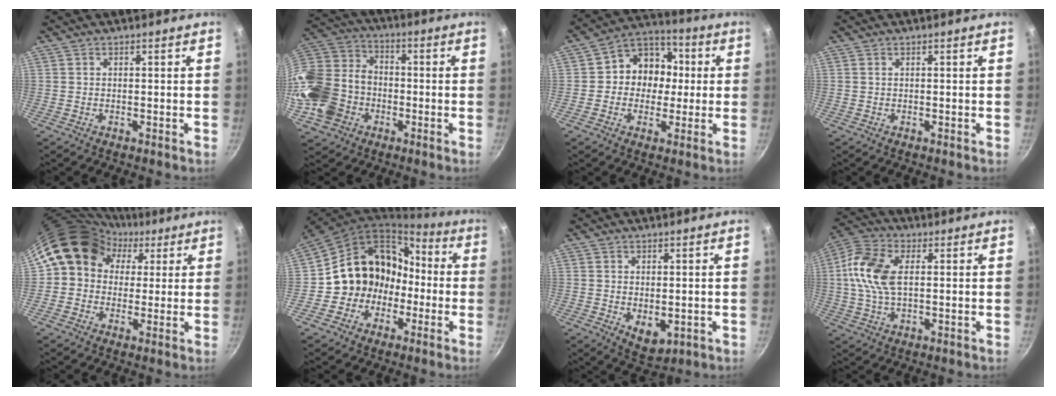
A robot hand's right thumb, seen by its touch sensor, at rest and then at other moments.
{"total": 20.0, "force": [-5.4, 16.2, 10.4], "torque": [-0.227, 0.055, -0.102]}
{"total": 11.2, "force": [0.4, 9.8, 5.4], "torque": [-0.033, 0.025, -0.013]}
{"total": 0.0}
{"total": 12.8, "force": [4.2, 10.6, 5.8], "torque": [-0.058, 0.018, 0.053]}
{"total": 15.3, "force": [-2.9, 13.6, 6.3], "torque": [-0.057, 0.075, -0.047]}
{"total": 5.6, "force": [-0.5, 3.5, 4.4], "torque": [-0.058, -0.013, 0.003]}
{"total": 11.6, "force": [1.5, 6.6, 9.4], "torque": [-0.188, 0.018, 0.015]}